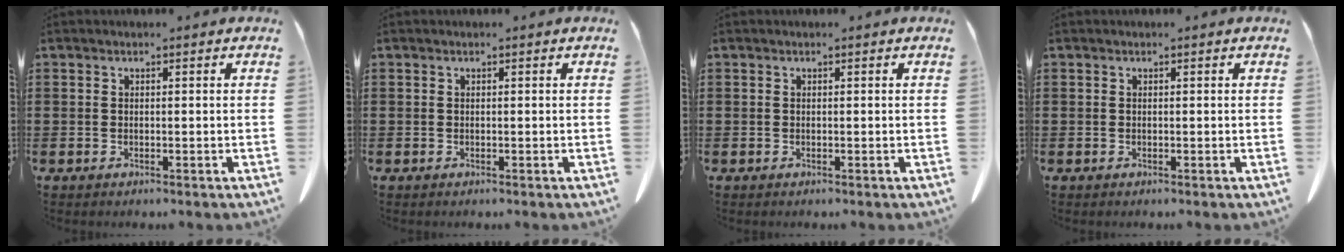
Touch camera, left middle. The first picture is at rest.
{"total": 0.0}
{"total": 0.0}
{"total": 0.0}